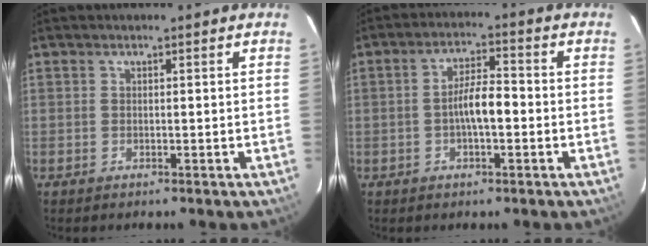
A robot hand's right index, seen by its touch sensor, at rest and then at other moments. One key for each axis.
{"total": 5.6, "fx": -1.3, "fy": 1.6, "fz": 5.2, "tx": -0.095, "ty": 0.010, "tz": -0.021}